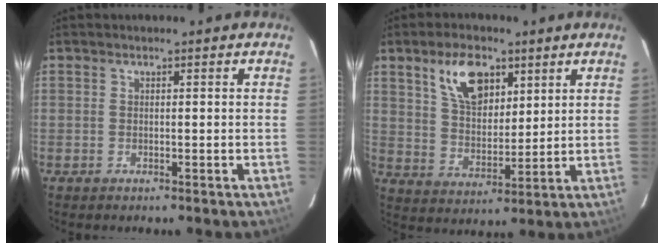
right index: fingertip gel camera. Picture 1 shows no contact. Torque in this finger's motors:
{"motor_torque": [1.03, 0.92, 0.23, 0.07]}